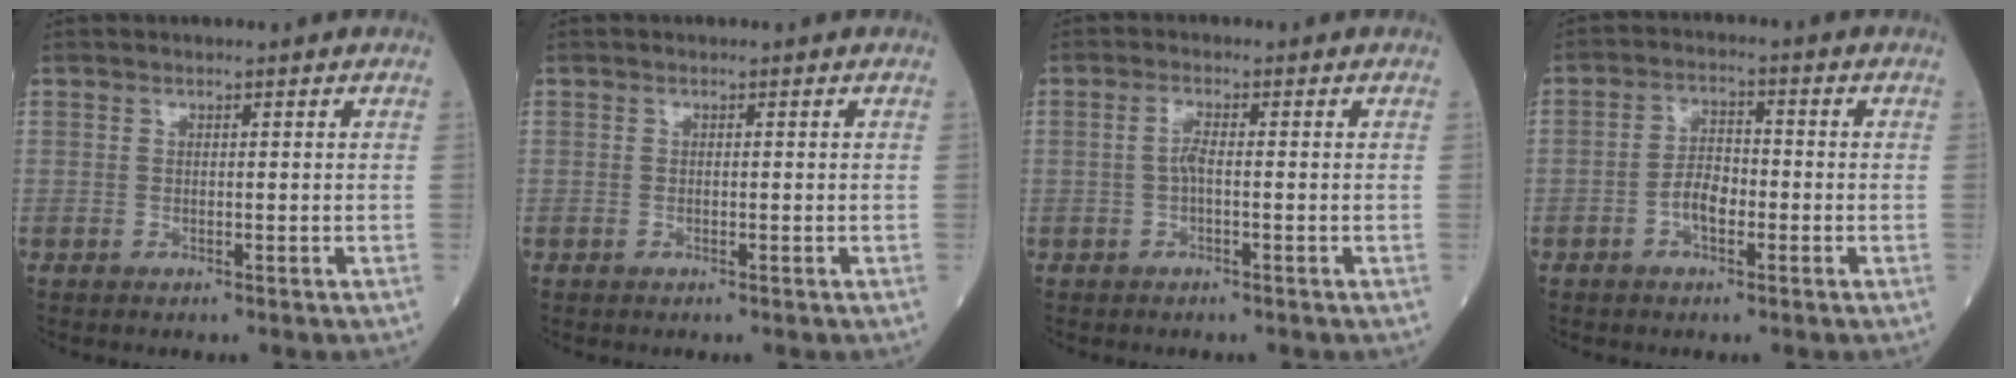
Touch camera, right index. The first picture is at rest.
{"total": 0.0}
{"total": 2.0, "force": [-0.4, 0.3, 2.0], "torque": [-0.039, 0.003, -0.009]}
{"total": 4.3, "force": [-1.6, 2.1, 3.4], "torque": [-0.066, 0.010, -0.034]}